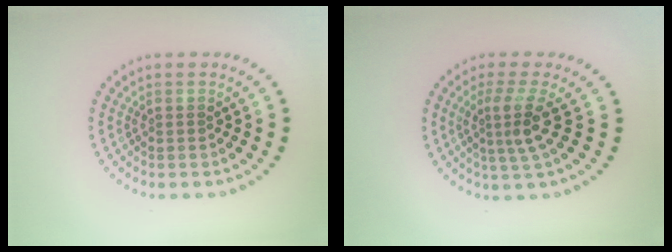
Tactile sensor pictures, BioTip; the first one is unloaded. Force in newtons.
{"total": 3.3, "press": 2.3, "slide": 2.4}